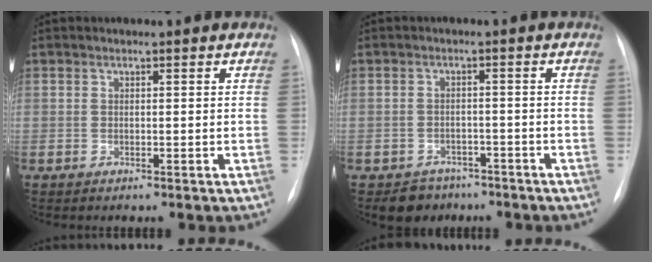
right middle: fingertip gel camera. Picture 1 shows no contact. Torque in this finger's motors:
{"motor_torque": [0.05, -0.05, 0.01, 0.02]}